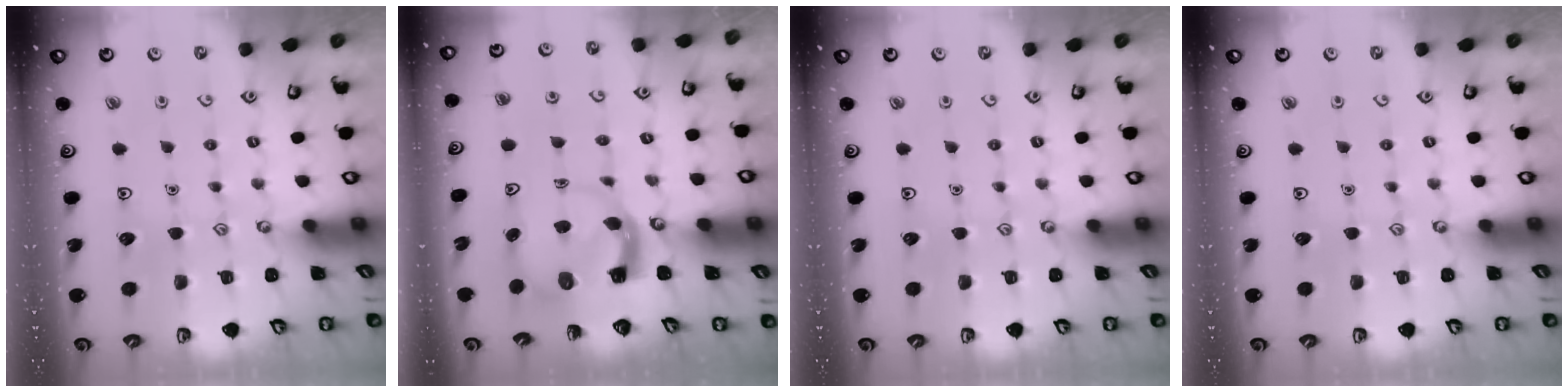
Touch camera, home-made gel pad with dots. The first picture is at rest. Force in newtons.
{"total": 3.9, "press": 3.9, "slide": 0.6}
{"total": 0.0}
{"total": 0.0}